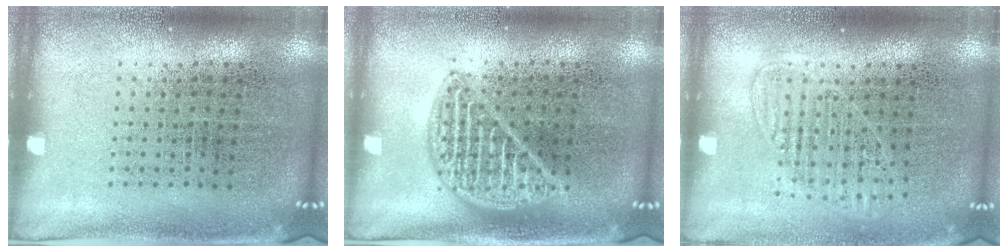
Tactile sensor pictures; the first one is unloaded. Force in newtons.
{"total": 2.2, "press": 2.2, "slide": 0.2}
{"total": 1.2, "press": 1.1, "slide": 0.5}